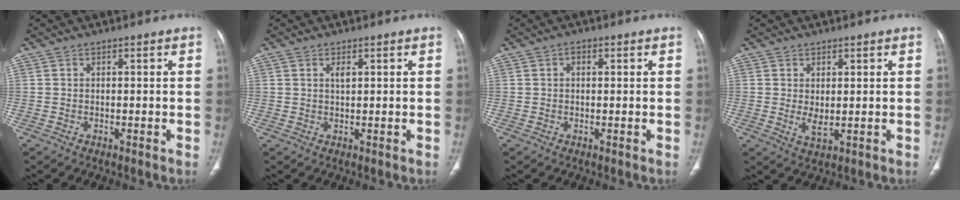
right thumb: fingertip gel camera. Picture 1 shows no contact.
{"total": 1.2, "force": [0.6, 0.5, 1.0], "torque": [-0.019, -0.001, 0.011]}
{"total": 1.0, "force": [0.3, 0.6, 0.7], "torque": [-0.011, 0.001, 0.003]}
{"total": 2.8, "force": [0.3, 1.3, 2.4], "torque": [-0.042, -0.012, 0.013]}